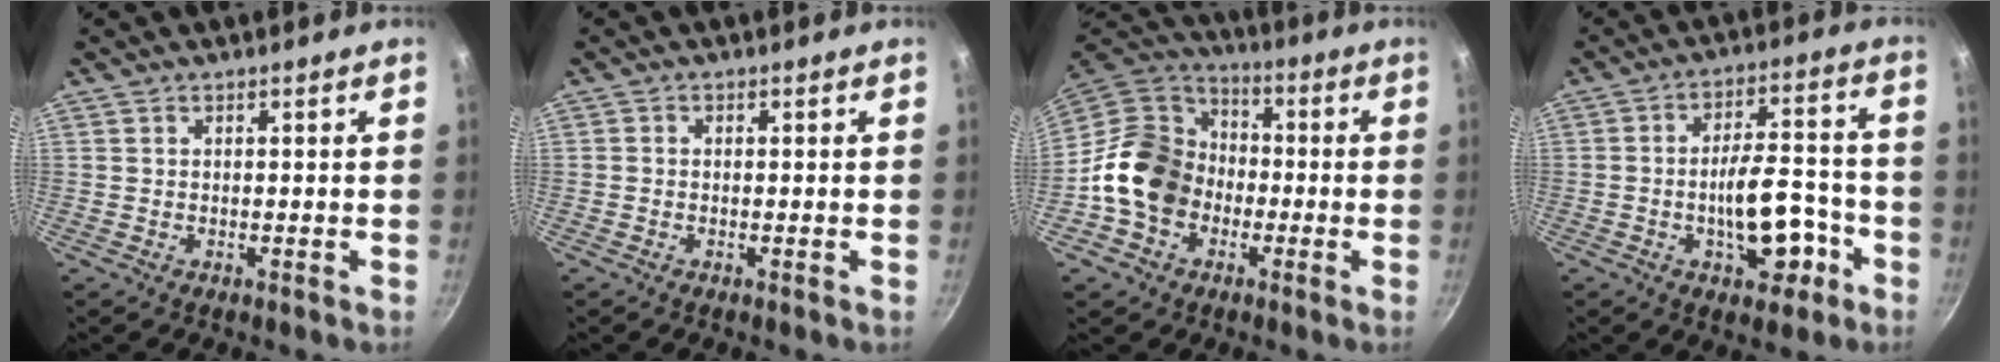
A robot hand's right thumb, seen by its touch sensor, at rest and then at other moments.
{"total": 0.6, "force": [-0.2, 0.4, 0.3], "torque": [-0.004, 0.003, -0.005]}
{"total": 15.4, "force": [-3.3, 12.6, 8.2], "torque": [-0.111, 0.042, -0.074]}
{"total": 12.4, "force": [-4.6, 6.1, 9.8], "torque": [-0.115, 0.047, -0.059]}